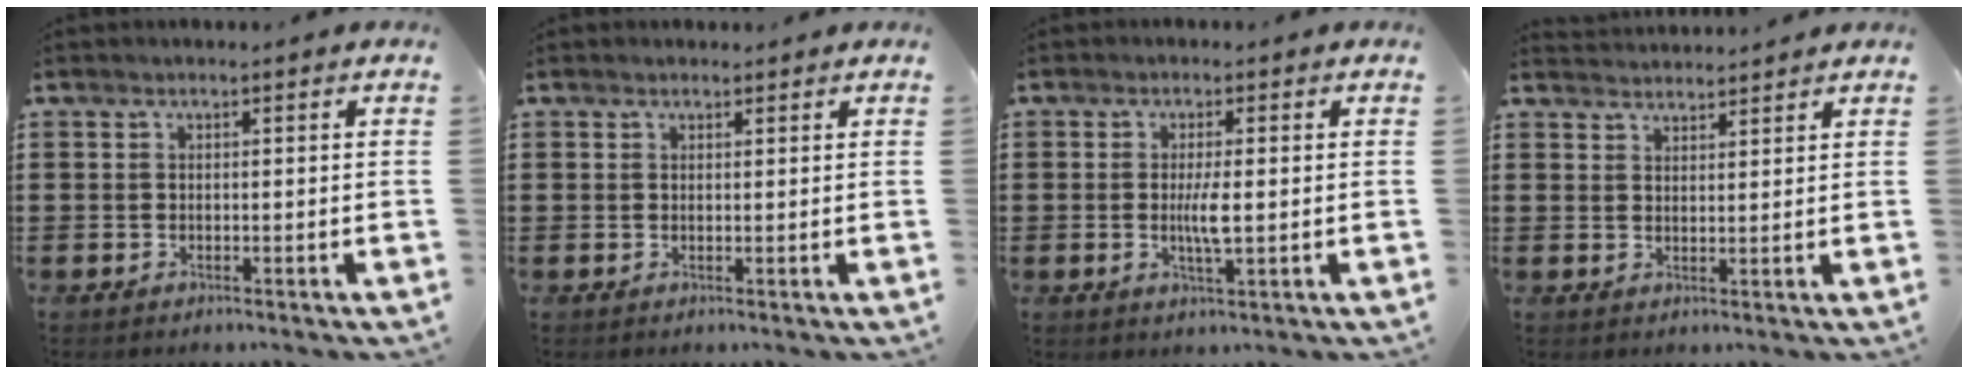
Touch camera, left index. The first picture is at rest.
{"total": 0.8, "force": [0.7, 0.3, 0.1], "torque": [-0.004, 0.002, 0.014]}
{"total": 3.7, "force": [0.0, 0.5, 3.7], "torque": [-0.066, -0.002, -0.002]}
{"total": 2.3, "force": [2.3, -0.1, -0.4], "torque": [0.001, -0.006, 0.045]}